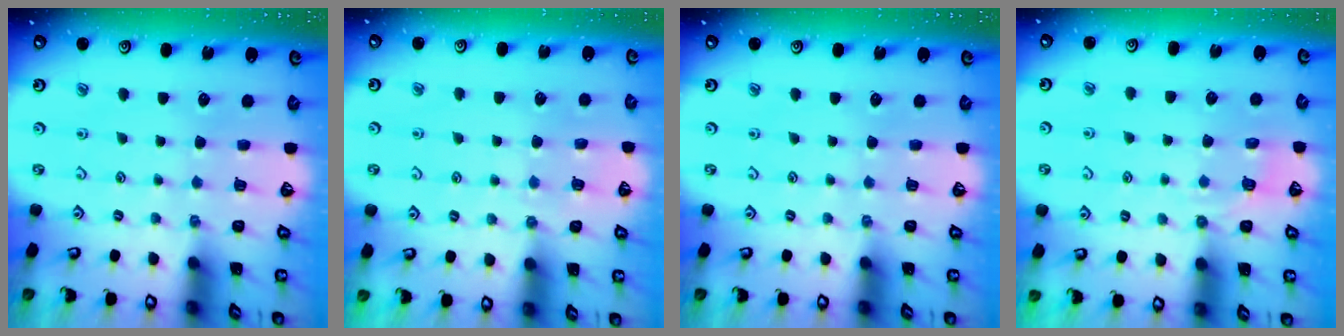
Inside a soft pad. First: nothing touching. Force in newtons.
{"total": 4.3, "press": 4.3, "slide": 0.4}
{"total": 0.0}
{"total": 4.3, "press": 3.9, "slide": 1.8}